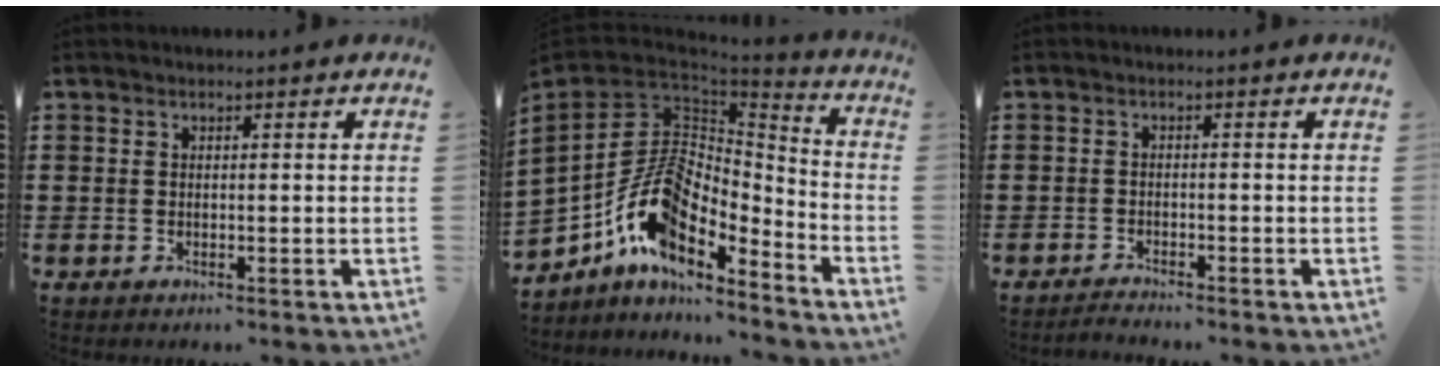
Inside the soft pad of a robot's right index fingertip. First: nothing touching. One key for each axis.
{"total": 14.0, "fx": -7.1, "fy": 6.1, "fz": 10.5, "tx": -0.236, "ty": 0.003, "tz": -0.146}
{"total": 1.8, "fx": -1.8, "fy": -0.2, "fz": -0.1, "tx": -0.001, "ty": 0.002, "tz": -0.037}